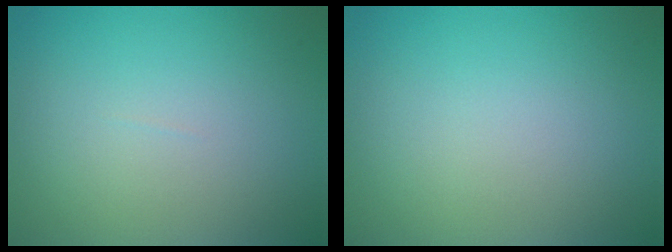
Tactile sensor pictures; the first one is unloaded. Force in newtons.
{"total": 0.0}